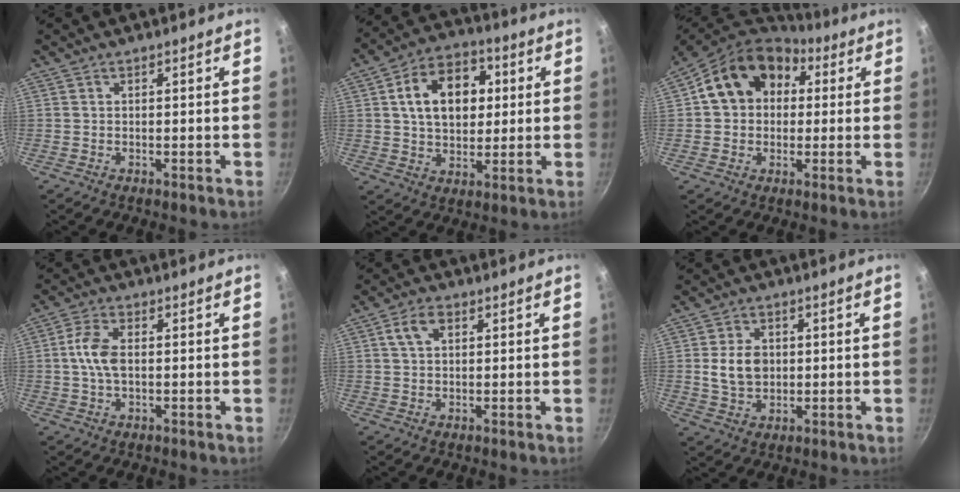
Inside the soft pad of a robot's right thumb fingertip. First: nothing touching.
{"total": 15.2, "force": [3.0, 10.6, 10.5], "torque": [-0.131, 0.013, 0.041]}
{"total": 15.5, "force": [3.3, 12.4, 8.7], "torque": [-0.118, 0.032, 0.039]}
{"total": 6.2, "force": [0.1, 3.5, 5.1], "torque": [-0.104, 0.013, -0.003]}
{"total": 4.6, "force": [1.5, 2.9, 3.2], "torque": [-0.051, 0.006, 0.025]}
{"total": 7.2, "force": [0.6, 5.4, 4.7], "torque": [-0.072, -0.001, 0.011]}